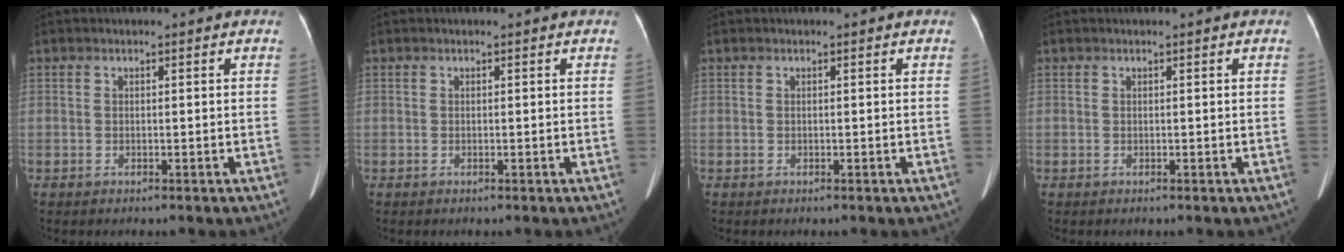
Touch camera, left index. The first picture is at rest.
{"total": 0.0}
{"total": 0.0}
{"total": 0.0}